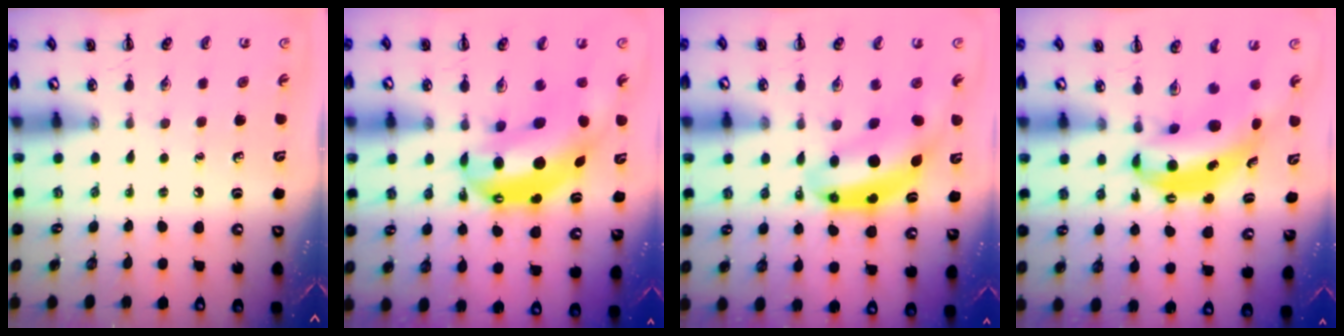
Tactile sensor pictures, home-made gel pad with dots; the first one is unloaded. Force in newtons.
{"total": 12.9, "press": 12.5, "slide": 3.4}
{"total": 10.0, "press": 9.6, "slide": 2.6}
{"total": 8.2, "press": 8.1, "slide": 1.7}